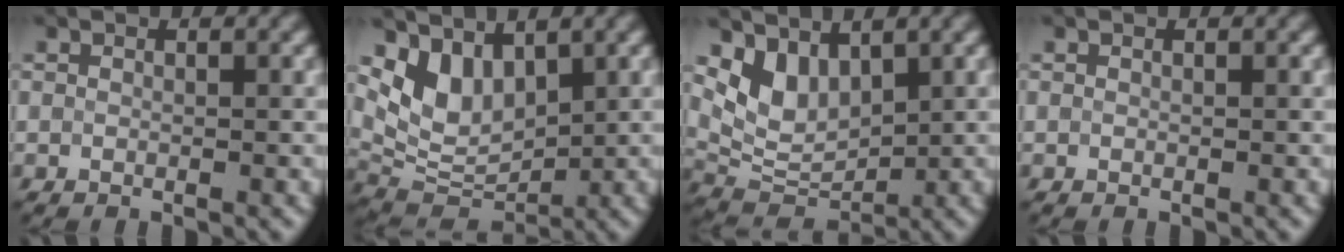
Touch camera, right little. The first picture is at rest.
{"total": 4.8, "force": [2.6, 2.8, 2.9], "torque": [-0.062, -0.011, 0.051]}
{"total": 4.2, "force": [2.3, 2.4, 2.5], "torque": [-0.052, -0.011, 0.044]}
{"total": 0.0}